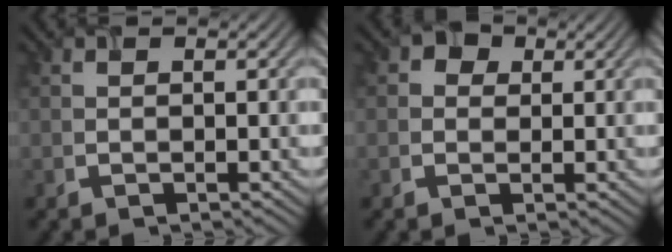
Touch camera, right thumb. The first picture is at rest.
{"total": 2.1, "force": [0.6, 1.9, 0.5], "torque": [-0.003, -0.002, 0.003]}